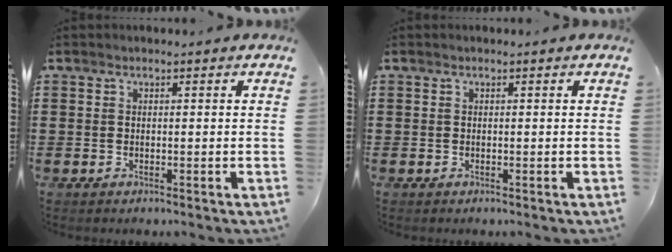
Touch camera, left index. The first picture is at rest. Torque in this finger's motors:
{"motor_torque": [-0.01, 0.00, 0.00, 0.00]}